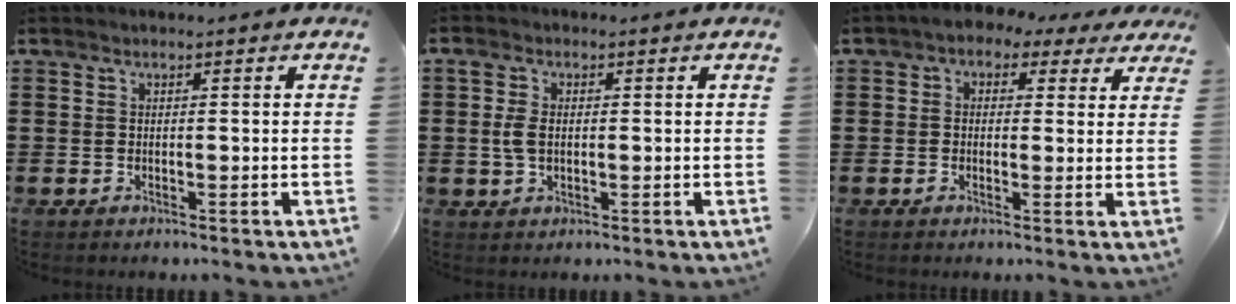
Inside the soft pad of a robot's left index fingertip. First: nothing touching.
{"total": 3.7, "force": [0.2, 2.2, 2.9], "torque": [-0.075, 0.004, -0.002]}
{"total": 2.1, "force": [0.6, 1.7, 0.9], "torque": [-0.028, 0.002, 0.005]}